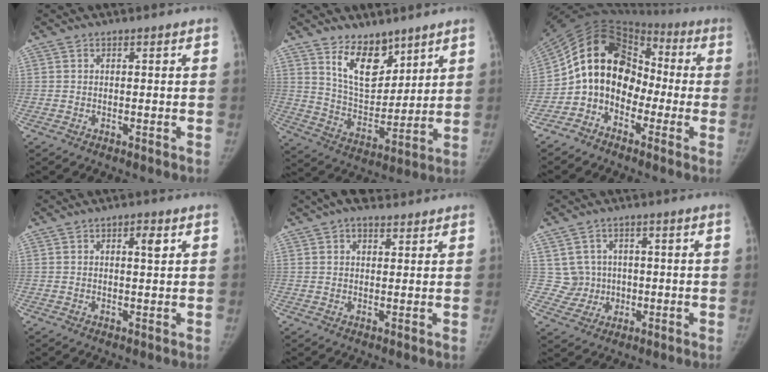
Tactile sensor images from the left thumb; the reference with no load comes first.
{"total": 11.6, "force": [7.7, 6.2, 6.0], "torque": [-0.065, -0.066, 0.149]}
{"total": 14.7, "force": [-3.5, 11.6, 8.2], "torque": [-0.121, 0.078, -0.078]}
{"total": 2.7, "force": [1.1, 0.9, 2.3], "torque": [-0.030, -0.003, 0.015]}
{"total": 7.1, "force": [5.1, 3.7, 3.4], "torque": [-0.037, -0.002, 0.082]}
{"total": 5.6, "force": [0.5, 5.6, 0.4], "torque": [0.027, 0.007, 0.011]}